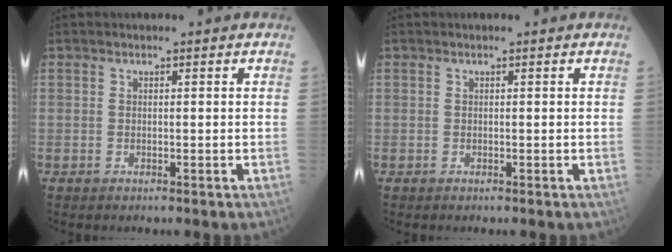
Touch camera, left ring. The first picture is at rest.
{"total": 0.0}